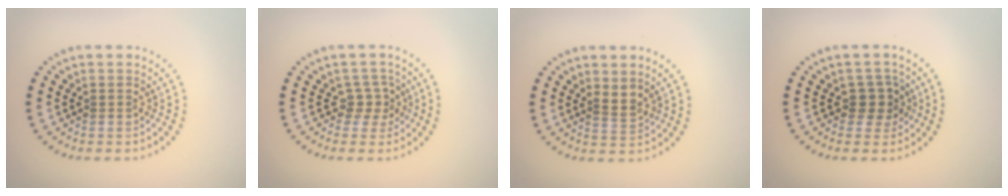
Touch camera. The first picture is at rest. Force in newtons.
{"total": 2.1, "press": 1.5, "slide": 1.4}
{"total": 1.7, "press": 1.3, "slide": 1.1}
{"total": 2.3, "press": 2.0, "slide": 1.1}